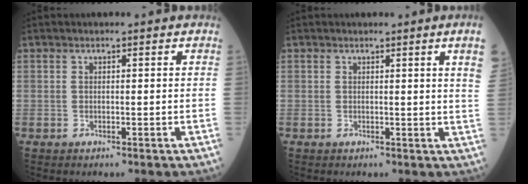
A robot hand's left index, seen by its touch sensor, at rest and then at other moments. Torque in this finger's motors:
{"motor_torque": [0.59, -0.40, 0.30, 0.07]}